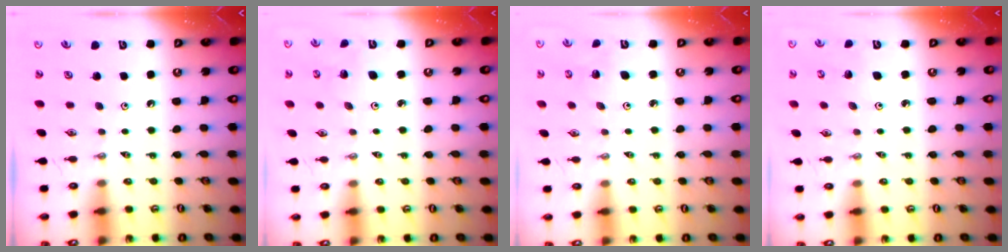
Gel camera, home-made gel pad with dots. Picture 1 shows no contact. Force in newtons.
{"total": 4.7, "press": 4.6, "slide": 0.7}
{"total": 3.6, "press": 3.3, "slide": 1.4}
{"total": 2.9, "press": 2.8, "slide": 0.3}